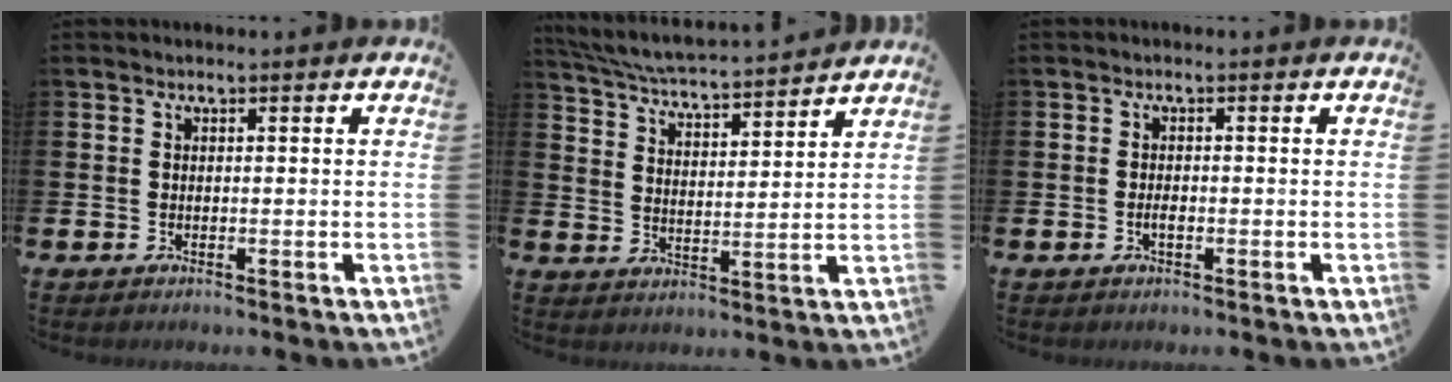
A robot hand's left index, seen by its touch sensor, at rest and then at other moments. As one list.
[{"total": 5.6, "force": [5.5, 0.0, 1.0], "torque": [-0.046, -0.041, 0.094]}, {"total": 1.2, "force": [-0.4, 0.5, 1.0], "torque": [-0.018, -0.002, -0.007]}]